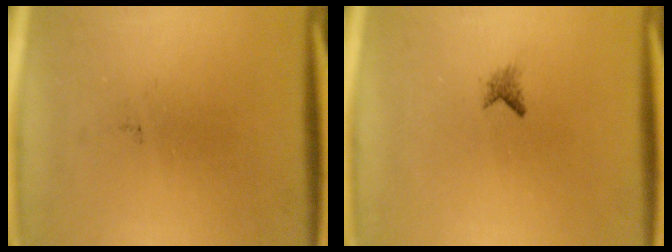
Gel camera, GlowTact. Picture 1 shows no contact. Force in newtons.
{"total": 0.9}